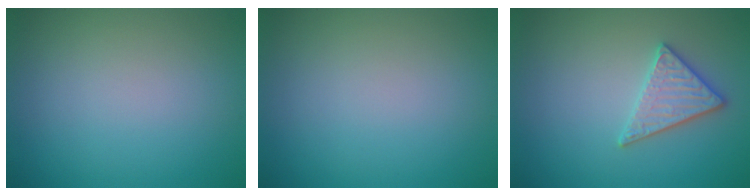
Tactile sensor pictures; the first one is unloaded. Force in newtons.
{"total": 0.0}
{"total": 2.8, "press": 2.7, "slide": 0.7}